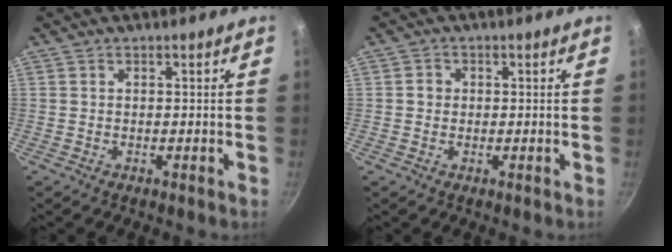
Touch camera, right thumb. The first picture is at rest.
{"total": 2.1, "force": [0.0, 1.9, 0.8], "torque": [-0.004, 0.006, -0.004]}